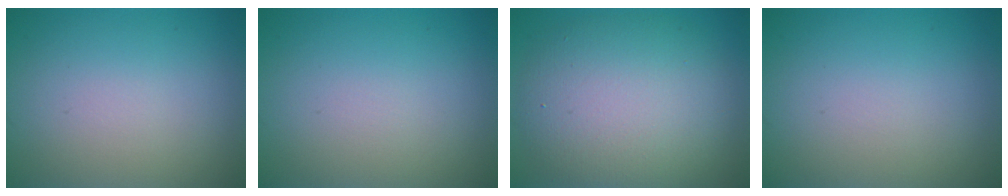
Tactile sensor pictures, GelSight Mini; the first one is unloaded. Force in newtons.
{"total": 0.0}
{"total": 9.3, "press": 9.3, "slide": 0.6}
{"total": 0.0}